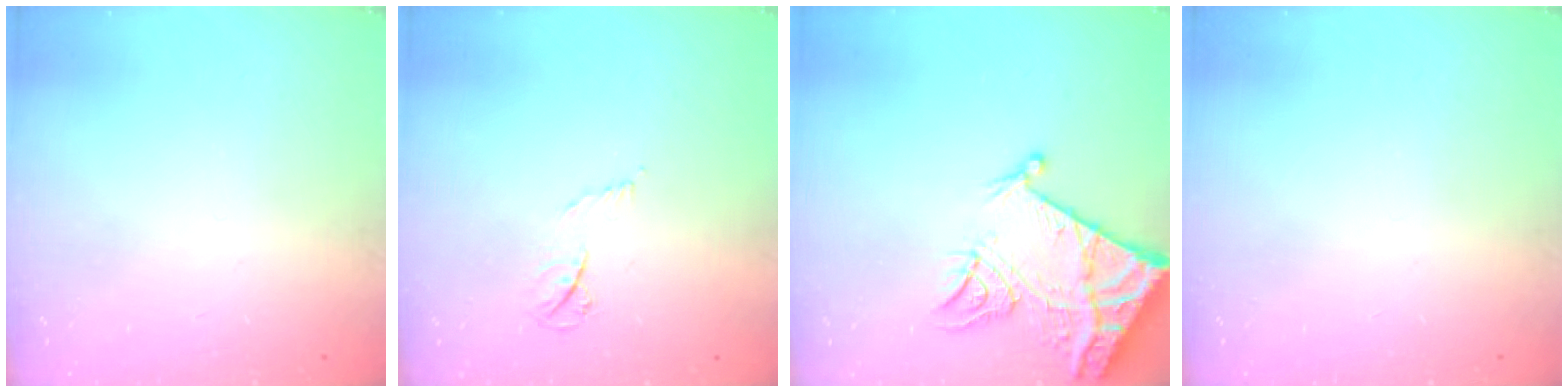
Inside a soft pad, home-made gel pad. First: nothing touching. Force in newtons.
{"total": 4.8, "press": 4.8, "slide": 0.6}
{"total": 12.8, "press": 12.7, "slide": 1.2}
{"total": 0.0}